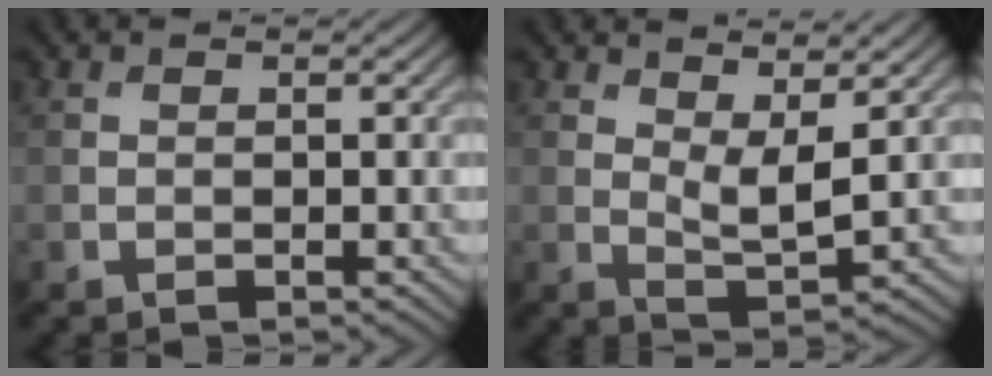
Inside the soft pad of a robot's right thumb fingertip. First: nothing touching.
{"total": 4.0, "force": [1.9, 1.4, 3.2], "torque": [-0.068, -0.006, 0.036]}